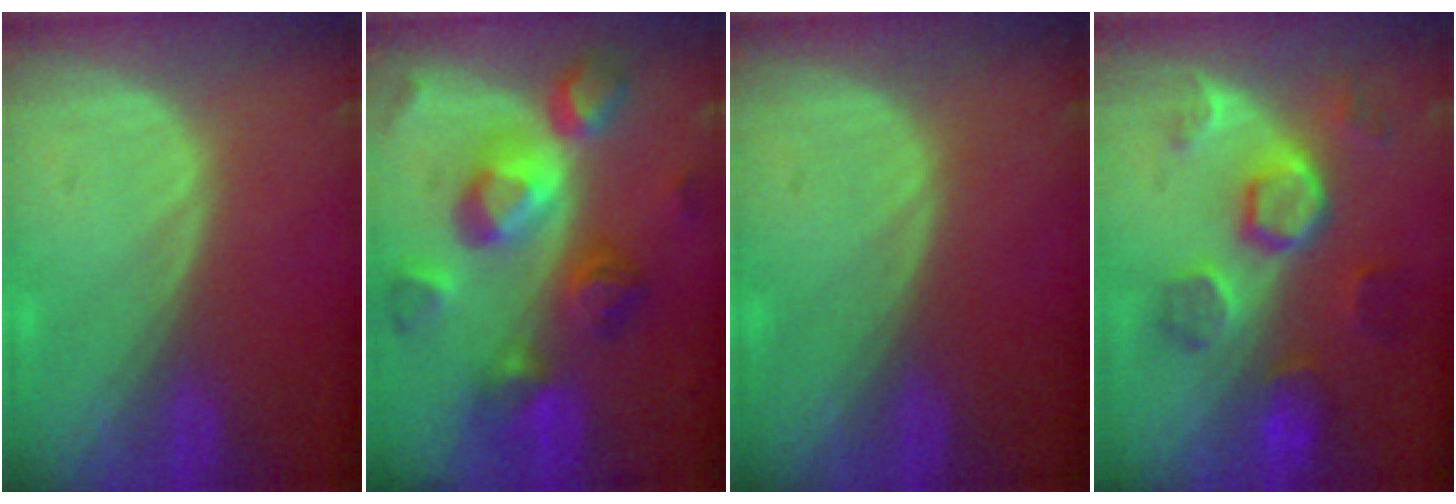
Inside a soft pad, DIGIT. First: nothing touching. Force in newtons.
{"total": 10.8, "press": 10.8, "slide": 0.8}
{"total": 0.0}
{"total": 8.5, "press": 8.0, "slide": 2.9}